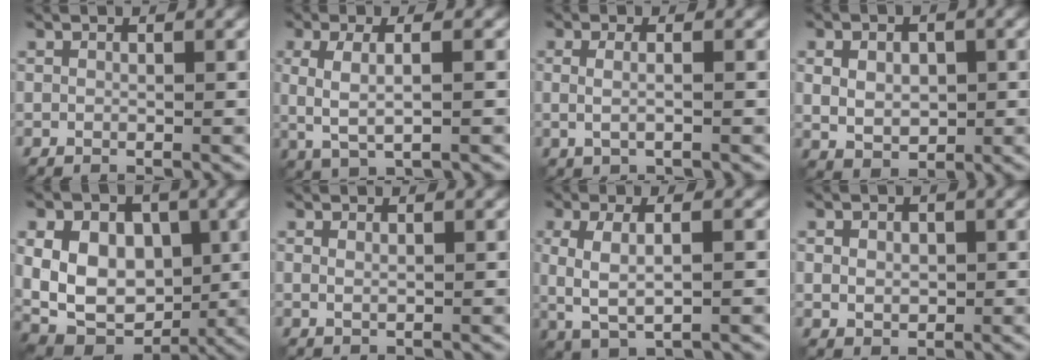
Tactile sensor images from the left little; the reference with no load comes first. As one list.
[{"total": 3.3, "force": [0.1, 1.1, 3.2], "torque": [-0.067, -0.001, 0.004]}, {"total": 1.7, "force": [0.1, 0.6, 1.6], "torque": [-0.032, -0.005, -0.004]}, {"total": 3.5, "force": [0.1, 2.5, 2.5], "torque": [-0.045, -0.002, 0.004]}, {"total": 10.9, "force": [1.2, 8.2, 7.0], "torque": [-0.131, 0.012, 0.019]}, {"total": 0.6, "force": [0.2, 0.2, 0.4], "torque": [-0.010, 0.000, 0.005]}, {"total": 4.0, "force": [-0.1, 1.5, 3.7], "torque": [-0.084, 0.000, 0.001]}, {"total": 1.8, "force": [0.2, 1.5, 1.0], "torque": [-0.016, 0.000, 0.003]}]